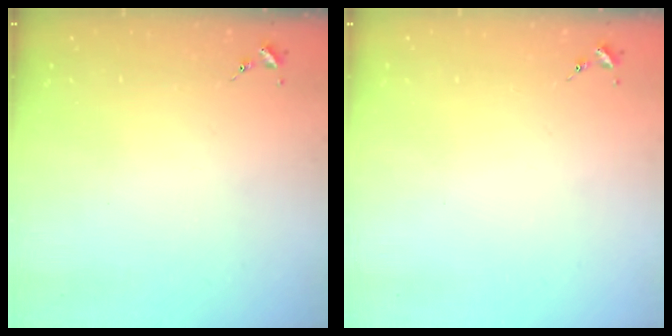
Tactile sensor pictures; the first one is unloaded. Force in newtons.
{"total": 0.0}